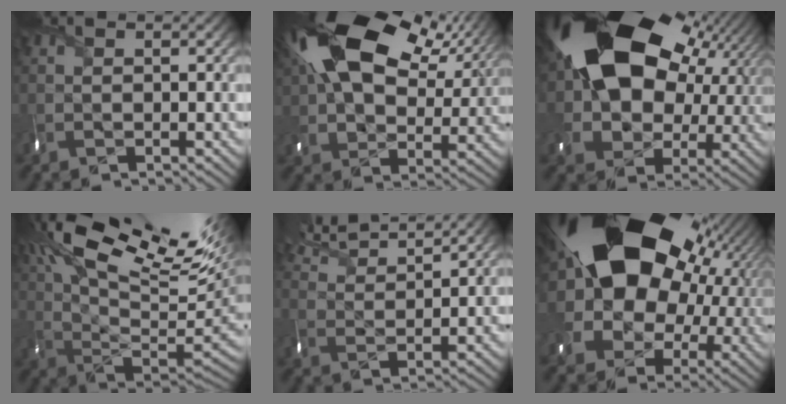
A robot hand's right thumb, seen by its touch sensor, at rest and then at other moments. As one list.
[{"total": 20.3, "force": [8.6, 12.1, 13.9], "torque": [-0.284, 0.042, 0.147]}, {"total": 20.1, "force": [5.1, 14.4, 13.1], "torque": [-0.234, 0.002, 0.100]}, {"total": 20.5, "force": [10.4, 7.1, 16.2], "torque": [-0.309, 0.051, 0.174]}, {"total": 7.8, "force": [6.9, 1.0, 3.3], "torque": [-0.083, 0.024, 0.125]}, {"total": 22.6, "force": [5.7, 15.8, 15.2], "torque": [-0.280, 0.012, 0.101]}]